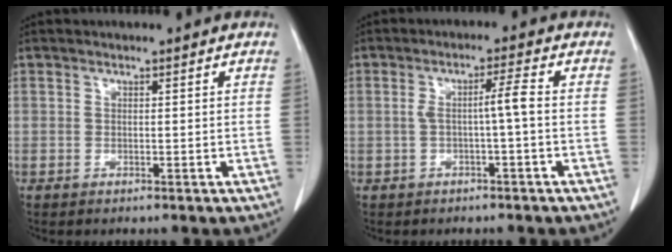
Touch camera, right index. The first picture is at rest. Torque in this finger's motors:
{"motor_torque": [0.45, -0.18, 0.17, 0.04]}